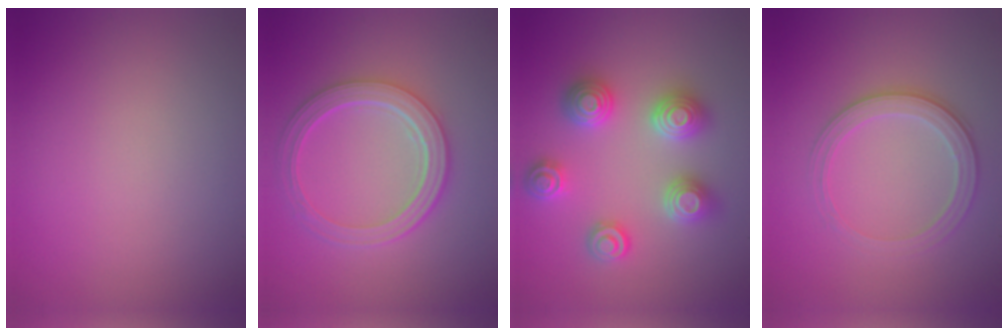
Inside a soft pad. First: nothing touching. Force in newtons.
{"total": 5.0, "press": 3.9, "slide": 3.1}
{"total": 4.4, "press": 4.4, "slide": 0.7}
{"total": 2.8, "press": 2.7, "slide": 0.8}